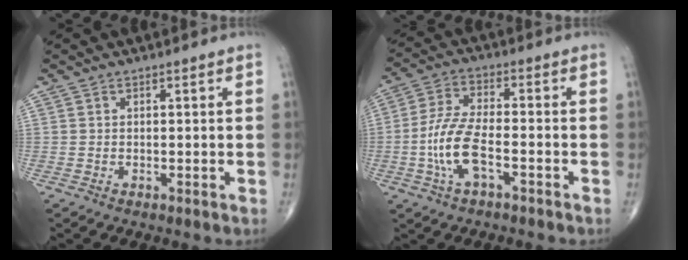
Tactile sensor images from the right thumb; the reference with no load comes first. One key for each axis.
{"total": 9.5, "fx": -3.1, "fy": 3.7, "fz": 8.2, "tx": -0.182, "ty": 0.026, "tz": -0.061}